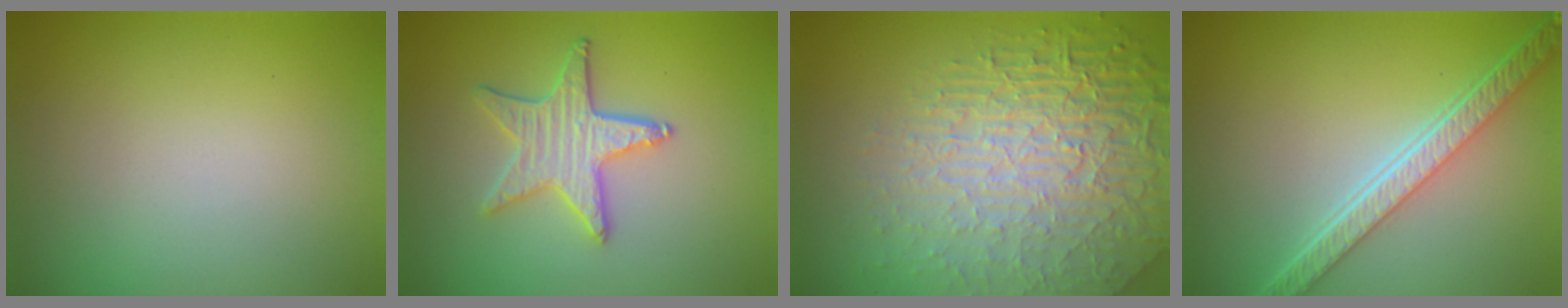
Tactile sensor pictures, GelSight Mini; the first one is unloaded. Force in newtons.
{"total": 4.0, "press": 3.6, "slide": 1.9}
{"total": 8.8, "press": 6.0, "slide": 6.5}
{"total": 5.3, "press": 4.1, "slide": 3.4}